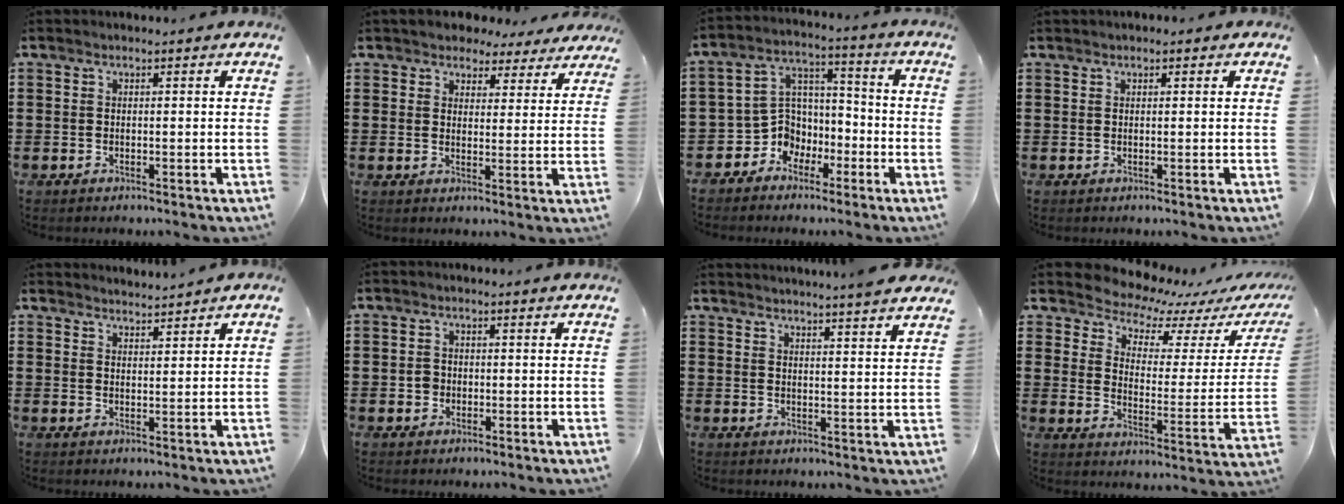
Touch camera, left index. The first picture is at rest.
{"total": 3.8, "force": [3.5, 1.4, 0.4], "torque": [-0.019, -0.011, 0.060]}
{"total": 6.4, "force": [-2.9, 5.7, 0.6], "torque": [-0.040, -0.003, -0.057]}
{"total": 0.6, "force": [0.3, 0.3, 0.3], "torque": [-0.007, 0.003, 0.006]}
{"total": 2.2, "force": [2.2, -0.2, -0.3], "torque": [-0.002, -0.004, 0.042]}
{"total": 1.7, "force": [-0.2, 1.5, 0.6], "torque": [-0.017, 0.005, -0.005]}
{"total": 3.7, "force": [3.4, -1.1, 0.6], "torque": [-0.022, -0.018, 0.062]}
{"total": 5.3, "force": [5.1, 1.1, 0.5], "torque": [-0.039, -0.051, 0.084]}